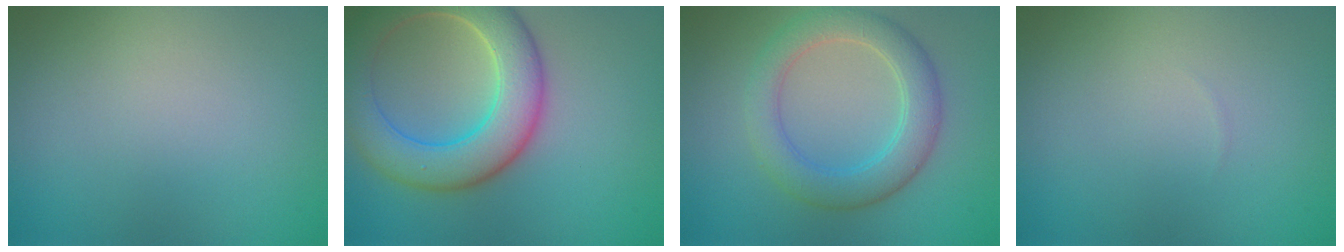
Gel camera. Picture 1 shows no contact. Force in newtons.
{"total": 7.7, "press": 7.7, "slide": 0.9}
{"total": 4.5, "press": 4.5, "slide": 0.3}
{"total": 0.0}